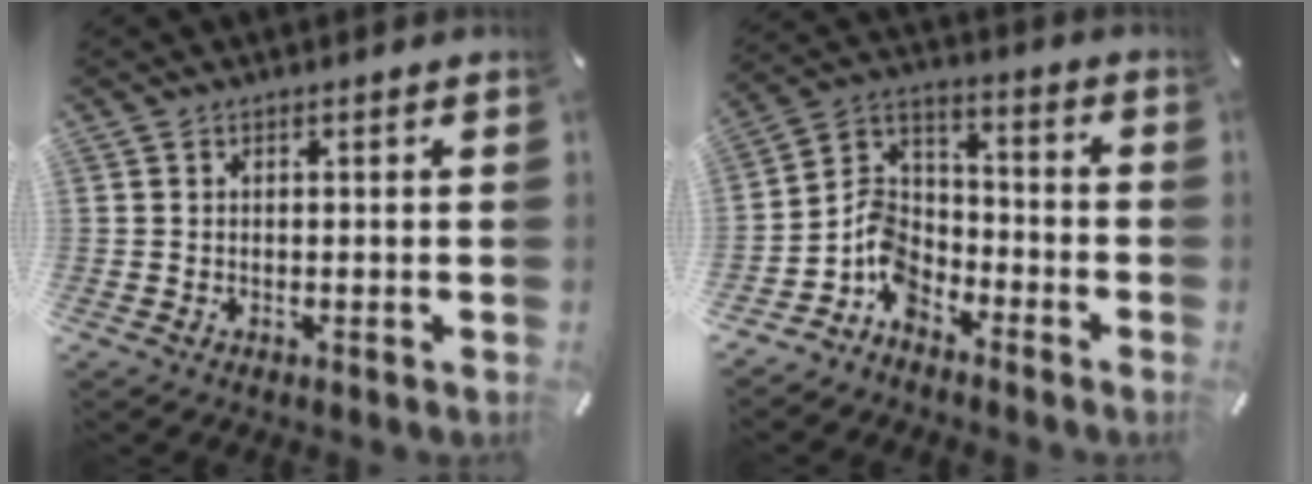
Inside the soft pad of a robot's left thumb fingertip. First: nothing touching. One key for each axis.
{"total": 9.0, "fx": -6.1, "fy": 6.0, "fz": 2.7, "tx": -0.076, "ty": 0.016, "tz": -0.122}